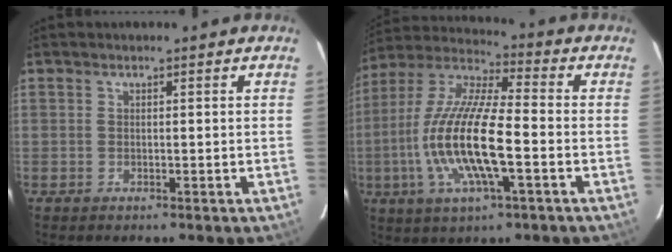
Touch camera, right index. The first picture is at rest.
{"total": 17.8, "force": [-4.1, 4.1, 16.8], "torque": [-0.337, -0.008, -0.084]}